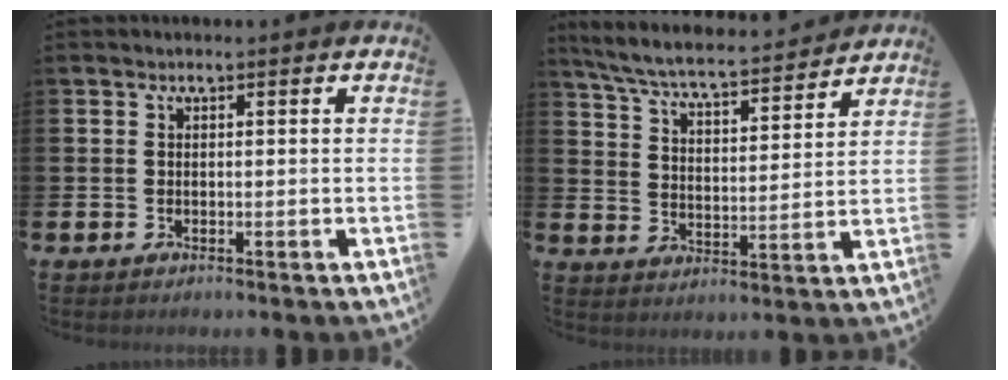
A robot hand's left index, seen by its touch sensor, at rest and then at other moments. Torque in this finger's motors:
{"motor_torque": [0.99, -1.14, 0.12, 0.09]}